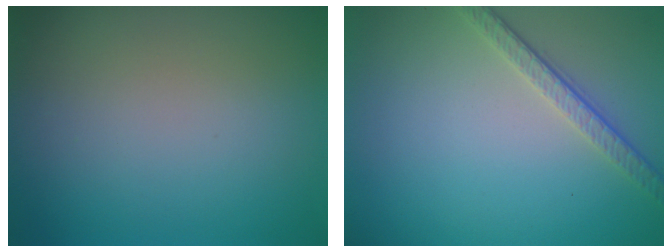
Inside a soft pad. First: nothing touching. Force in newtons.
{"total": 2.6, "press": 2.0, "slide": 1.7}